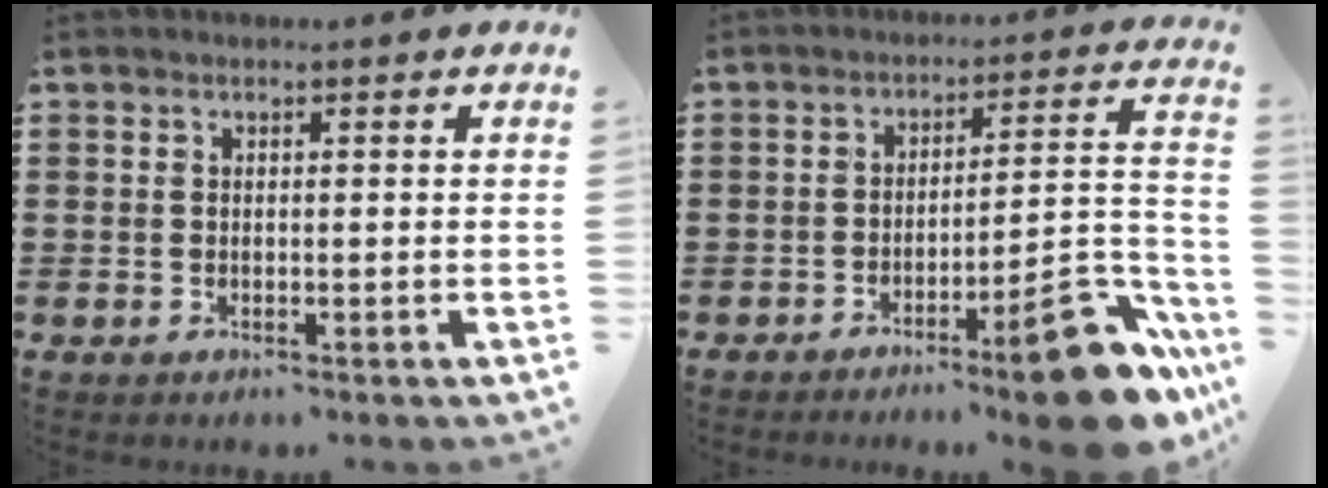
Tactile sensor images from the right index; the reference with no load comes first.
{"total": 13.4, "force": [-9.2, 2.3, 9.5], "torque": [-0.112, 0.033, -0.156]}